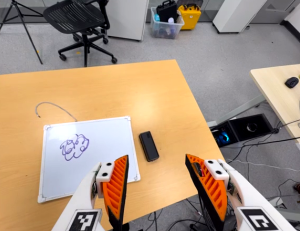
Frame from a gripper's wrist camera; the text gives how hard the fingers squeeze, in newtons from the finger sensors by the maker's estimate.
{"total": 0.0}